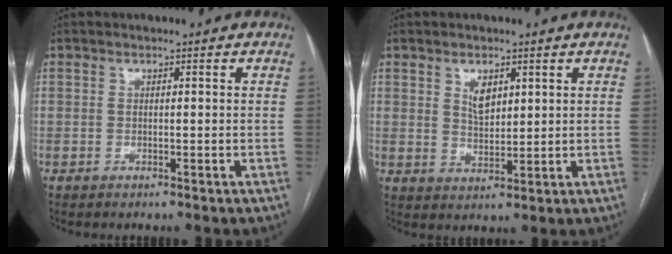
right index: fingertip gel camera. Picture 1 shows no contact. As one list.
[{"total": 3.8, "force": [1.8, 2.0, 2.6], "torque": [-0.050, -0.001, 0.039]}]